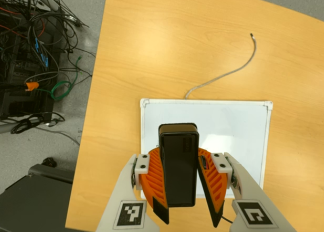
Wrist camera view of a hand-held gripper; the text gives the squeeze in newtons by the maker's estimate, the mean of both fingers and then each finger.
{"total": 10.7, "left": 10.5, "right": 10.9}